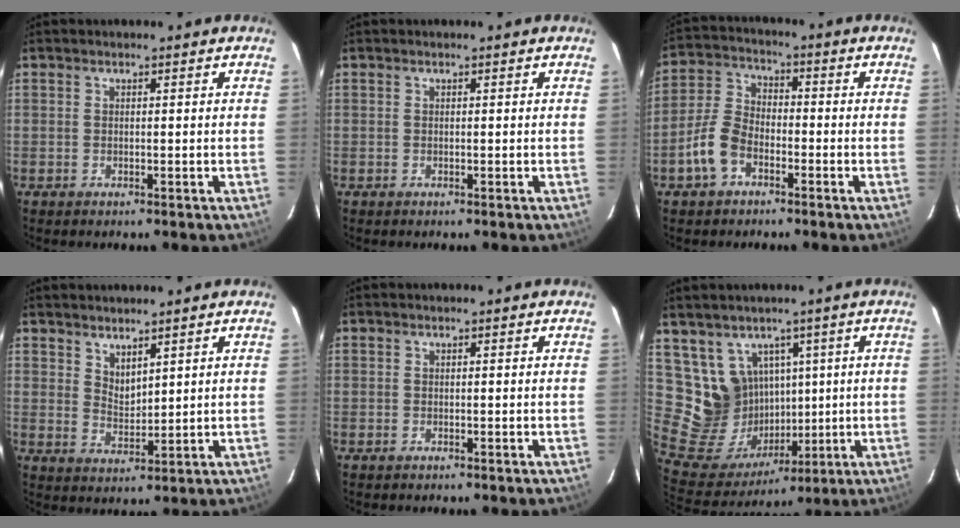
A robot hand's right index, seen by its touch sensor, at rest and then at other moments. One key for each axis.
{"total": 0.0}
{"total": 7.9, "fx": -4.0, "fy": 4.7, "fz": 4.8, "tx": -0.107, "ty": 0.017, "tz": -0.078}
{"total": 3.9, "fx": 3.2, "fy": 1.5, "fz": 1.7, "tx": -0.026, "ty": -0.006, "tz": 0.060}
{"total": 0.0}
{"total": 13.7, "fx": 5.3, "fy": 11.7, "fz": 4.8, "tx": -0.116, "ty": 0.012, "tz": 0.133}